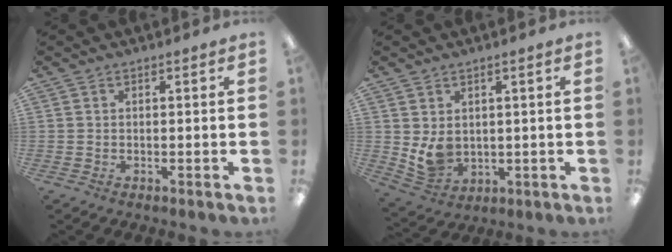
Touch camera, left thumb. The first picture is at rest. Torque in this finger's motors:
{"motor_torque": [0.74, 1.38, 0.85, -0.53, 0.08]}